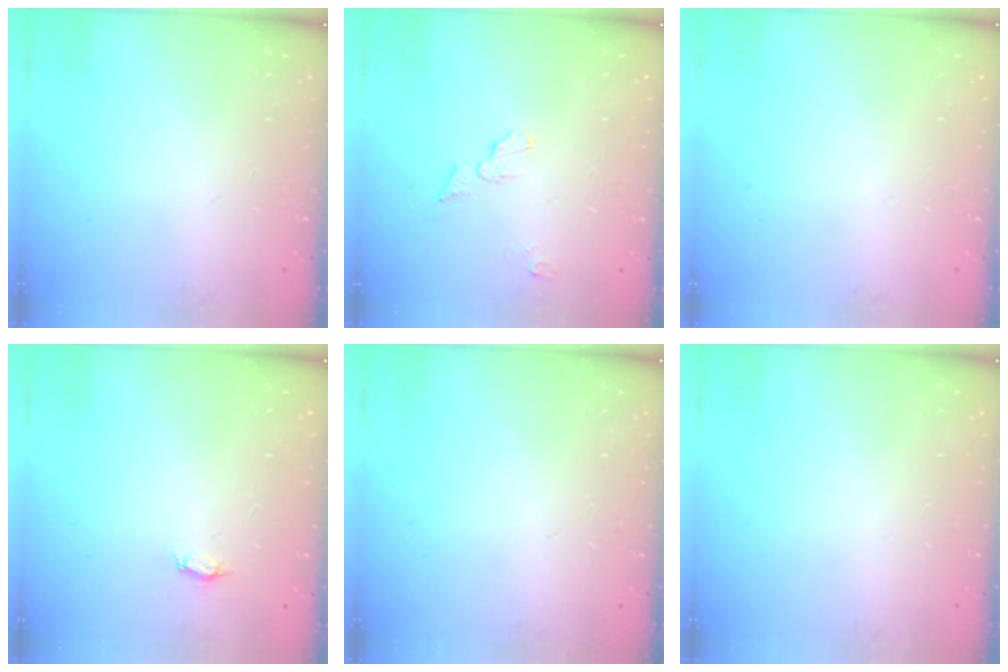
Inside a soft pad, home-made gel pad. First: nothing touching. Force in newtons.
{"total": 5.6, "press": 5.6, "slide": 0.3}
{"total": 0.0}
{"total": 2.9, "press": 2.9, "slide": 0.4}
{"total": 0.0}
{"total": 0.0}